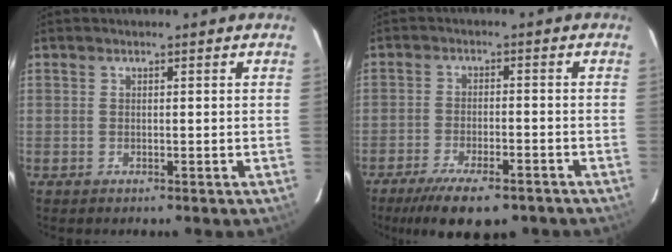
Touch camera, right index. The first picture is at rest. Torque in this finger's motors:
{"motor_torque": [1.18, -0.95, 0.48, 0.12]}